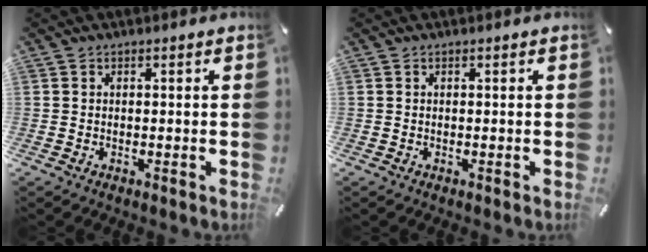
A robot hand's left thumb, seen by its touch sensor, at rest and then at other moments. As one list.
[{"total": 0.0}]